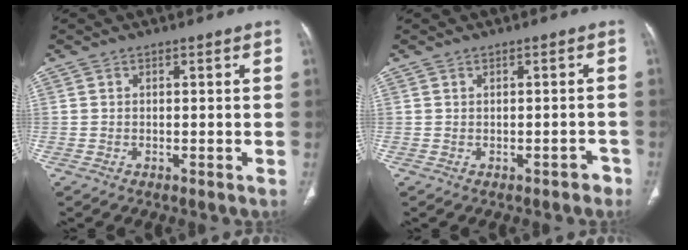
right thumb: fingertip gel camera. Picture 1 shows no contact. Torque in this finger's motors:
{"motor_torque": [0.53, -0.29, -0.20, -0.19, 0.10]}